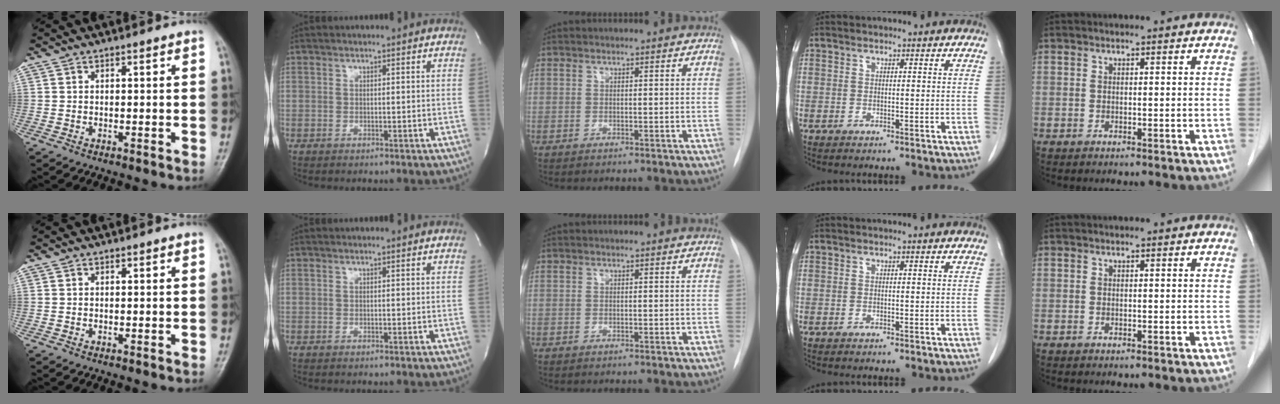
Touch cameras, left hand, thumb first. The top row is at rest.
{}